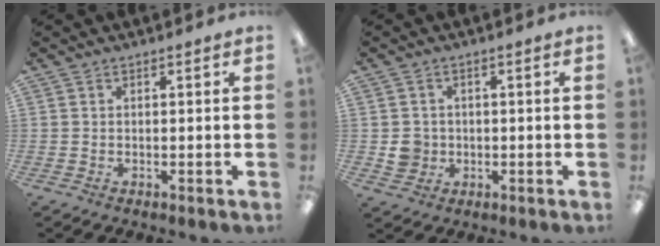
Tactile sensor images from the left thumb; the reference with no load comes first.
{"total": 3.9, "force": [-0.2, 3.9, 0.8], "torque": [-0.003, 0.002, -0.003]}